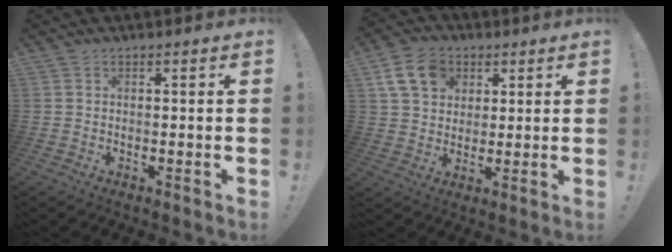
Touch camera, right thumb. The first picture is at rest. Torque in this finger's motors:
{"motor_torque": [0.08, 0.04, 0.65, 0.22, 0.00]}